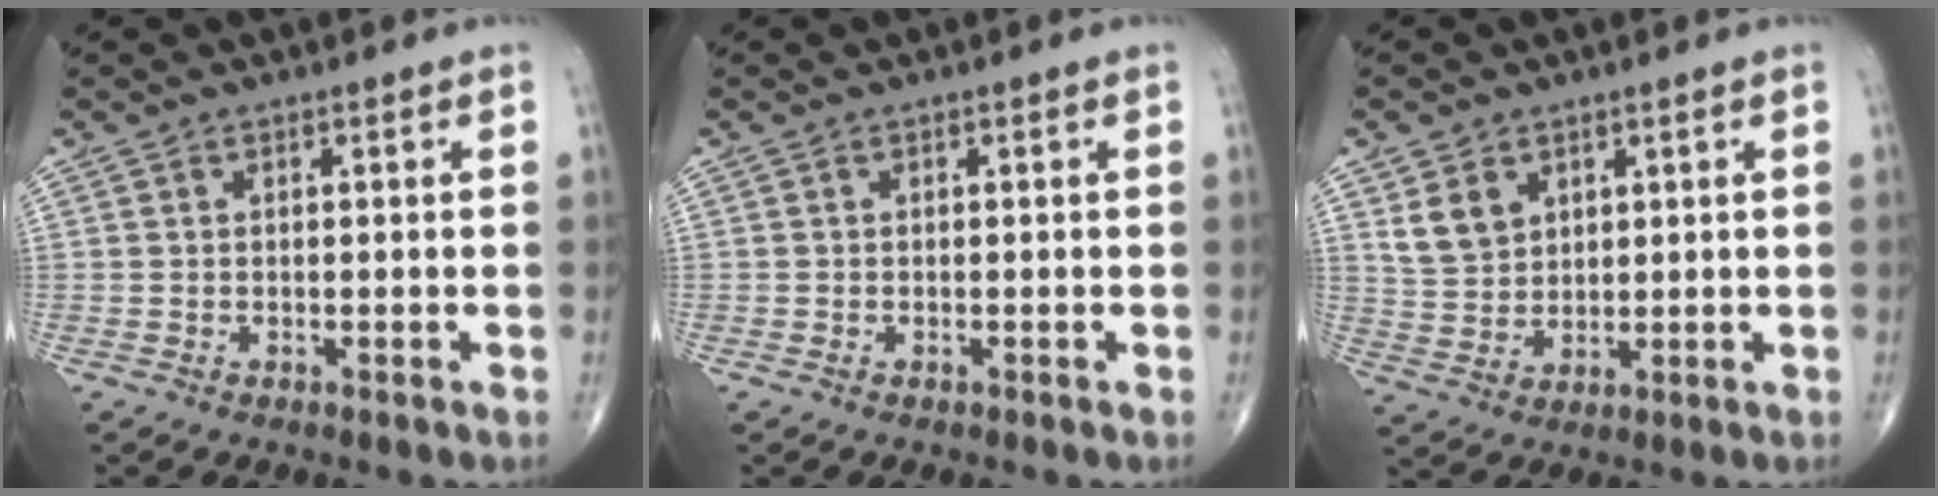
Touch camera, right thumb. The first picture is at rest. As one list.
[{"total": 0.0}, {"total": 6.3, "force": [3.0, 4.6, 3.1], "torque": [-0.043, -0.015, 0.067]}]